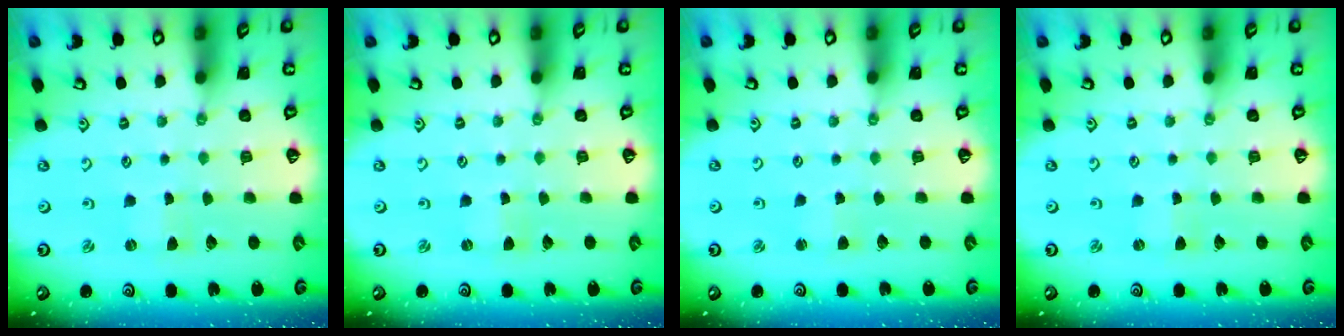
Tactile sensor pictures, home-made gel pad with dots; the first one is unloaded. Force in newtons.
{"total": 0.0}
{"total": 2.0, "press": 2.0, "slide": 0.3}
{"total": 0.0}